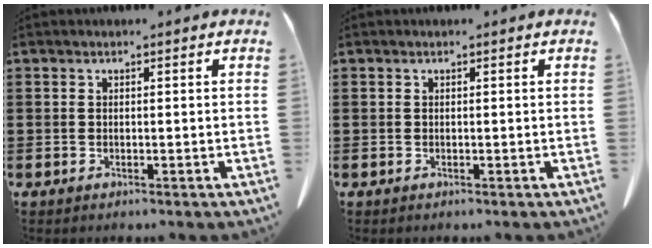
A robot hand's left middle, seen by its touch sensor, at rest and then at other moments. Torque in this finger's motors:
{"motor_torque": [-1.01, -1.13, 0.05, -0.01]}